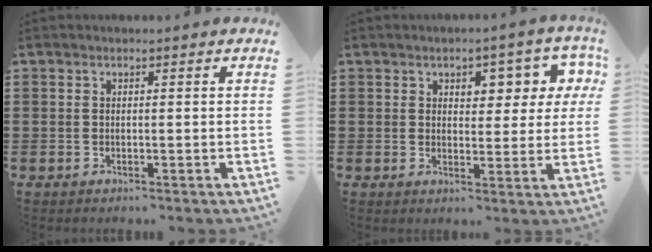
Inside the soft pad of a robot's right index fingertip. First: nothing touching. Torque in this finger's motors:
{"motor_torque": [0.98, 0.31, 0.55, 0.04]}